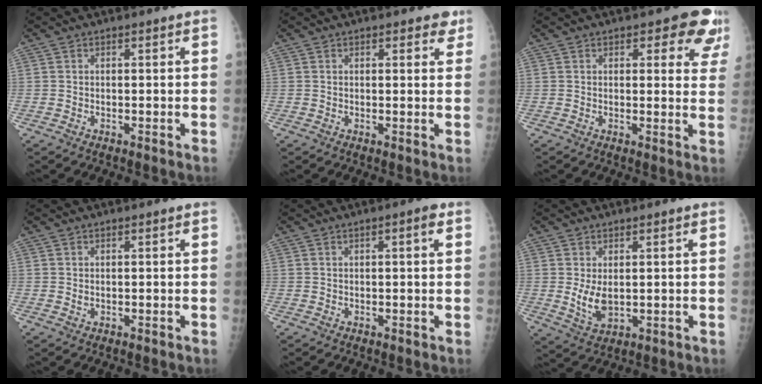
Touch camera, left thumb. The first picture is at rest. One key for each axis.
{"total": 2.9, "fx": 1.8, "fy": 1.4, "fz": 1.7, "tx": 0.000, "ty": -0.005, "tz": 0.017}
{"total": 8.4, "fx": 5.3, "fy": 3.8, "fz": 5.2, "tx": -0.017, "ty": -0.022, "tz": 0.049}
{"total": 0.9, "fx": 0.2, "fy": 0.5, "fz": 0.6, "tx": -0.010, "ty": -0.002, "tz": 0.007}
{"total": 2.0, "fx": 0.7, "fy": 0.4, "fz": 1.9, "tx": -0.028, "ty": 0.002, "tz": 0.008}
{"total": 5.2, "fx": 0.5, "fy": 3.0, "fz": 4.1, "tx": -0.069, "ty": -0.016, "tz": 0.020}